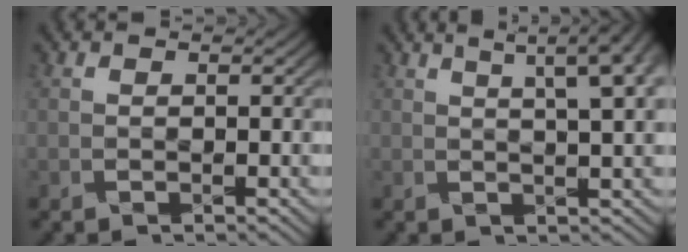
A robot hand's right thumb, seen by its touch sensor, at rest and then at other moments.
{"total": 10.4, "force": [5.2, 3.2, 8.5], "torque": [-0.090, 0.042, 0.052]}